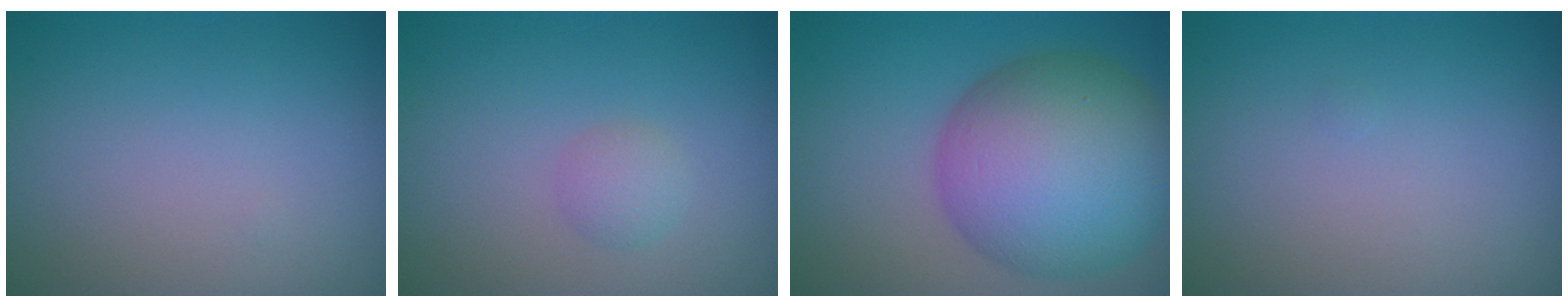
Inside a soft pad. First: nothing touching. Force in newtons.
{"total": 1.4, "press": 1.4, "slide": 0.1}
{"total": 11.6, "press": 11.6, "slide": 0.3}
{"total": 0.0}